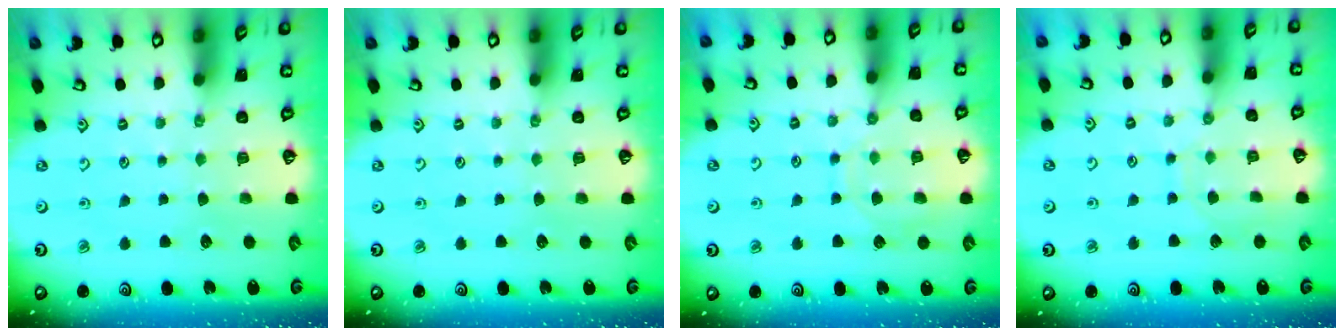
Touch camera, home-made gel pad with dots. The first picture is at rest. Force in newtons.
{"total": 0.0}
{"total": 9.9, "press": 9.9, "slide": 0.8}
{"total": 5.7, "press": 5.7, "slide": 0.4}